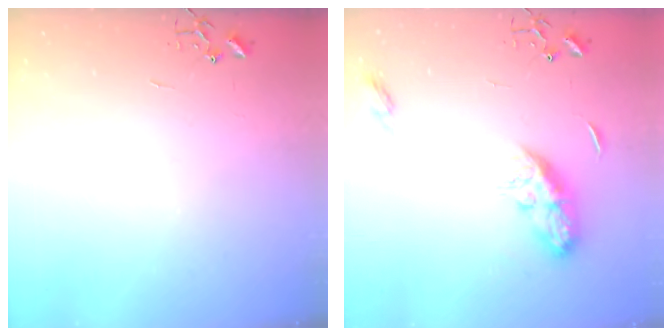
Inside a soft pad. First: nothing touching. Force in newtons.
{"total": 9.3, "press": 9.3, "slide": 0.3}